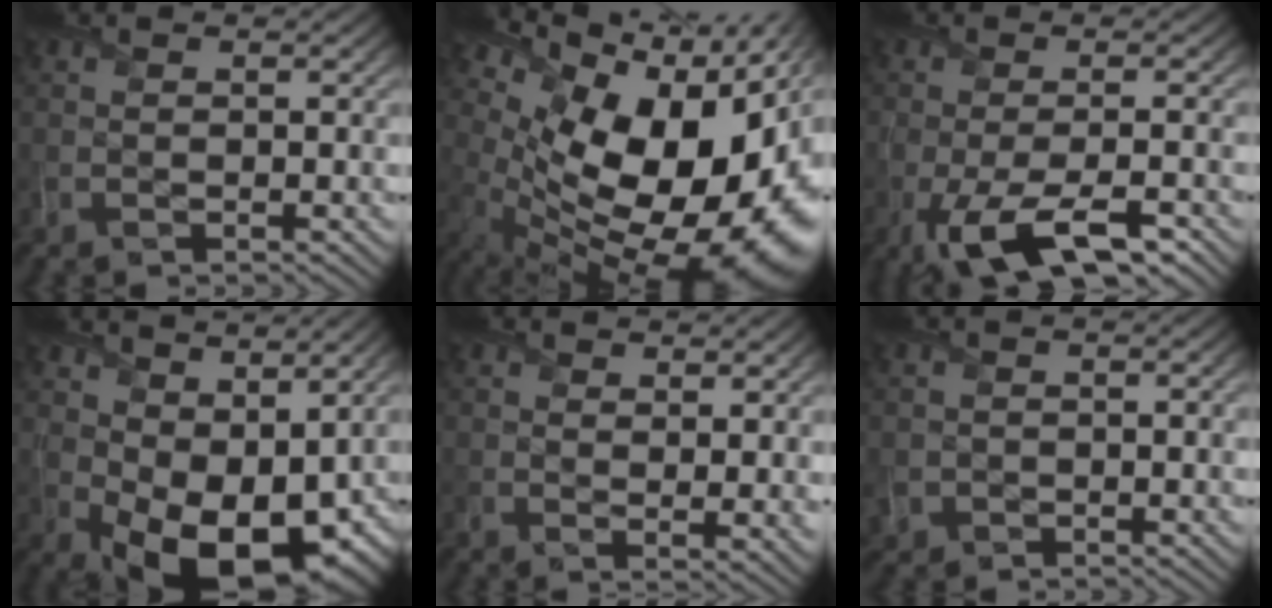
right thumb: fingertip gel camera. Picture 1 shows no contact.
{"total": 20.7, "force": [0.8, 12.1, 16.8], "torque": [-0.253, -0.024, 0.046]}
{"total": 9.3, "force": [-4.9, 3.1, 7.2], "torque": [-0.136, -0.015, -0.086]}
{"total": 12.9, "force": [1.4, 7.8, 10.1], "torque": [-0.164, -0.024, 0.045]}
{"total": 4.5, "force": [2.9, 1.5, 3.2], "torque": [-0.054, -0.004, 0.055]}
{"total": 2.0, "force": [-0.6, 1.8, 0.4], "torque": [-0.015, -0.012, -0.016]}